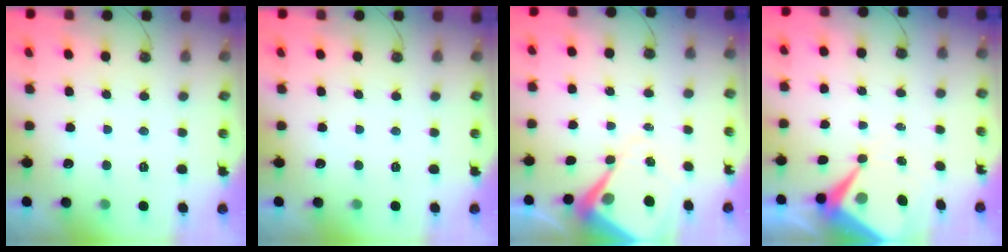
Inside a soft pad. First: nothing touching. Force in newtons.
{"total": 0.0}
{"total": 8.5, "press": 8.5, "slide": 0.6}
{"total": 7.7, "press": 7.7, "slide": 0.5}